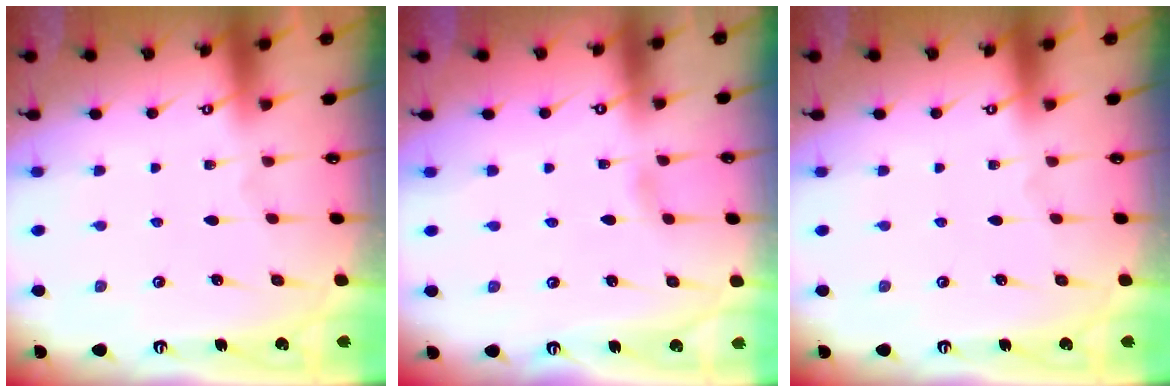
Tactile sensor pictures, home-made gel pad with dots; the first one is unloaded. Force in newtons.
{"total": 0.6, "press": 0.6, "slide": 0.1}
{"total": 0.0}